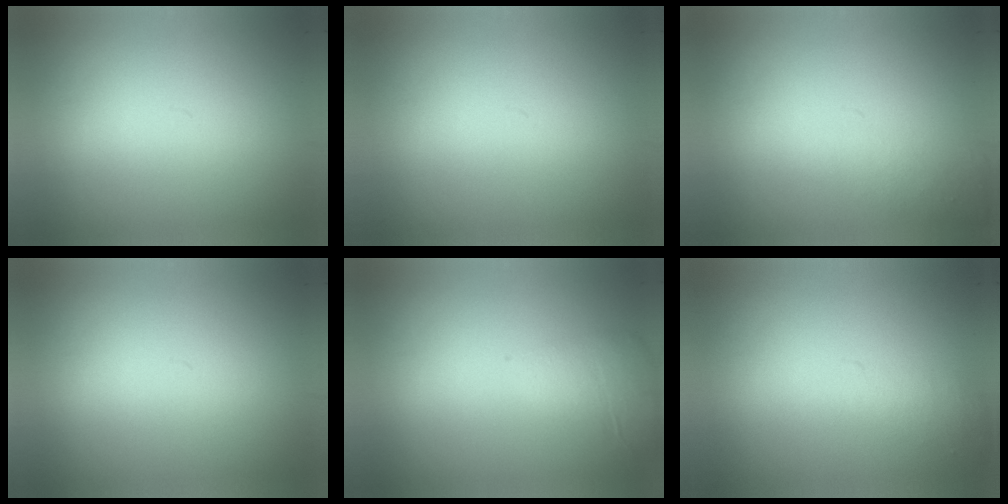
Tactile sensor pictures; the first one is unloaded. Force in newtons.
{"total": 0.0}
{"total": 1.3}
{"total": 0.0}
{"total": 2.1}
{"total": 1.1}